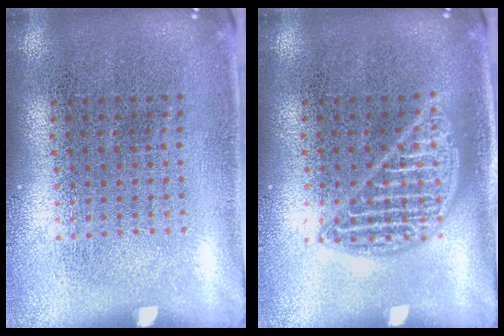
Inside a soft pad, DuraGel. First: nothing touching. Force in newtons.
{"total": 1.3, "press": 1.3, "slide": 0.1}